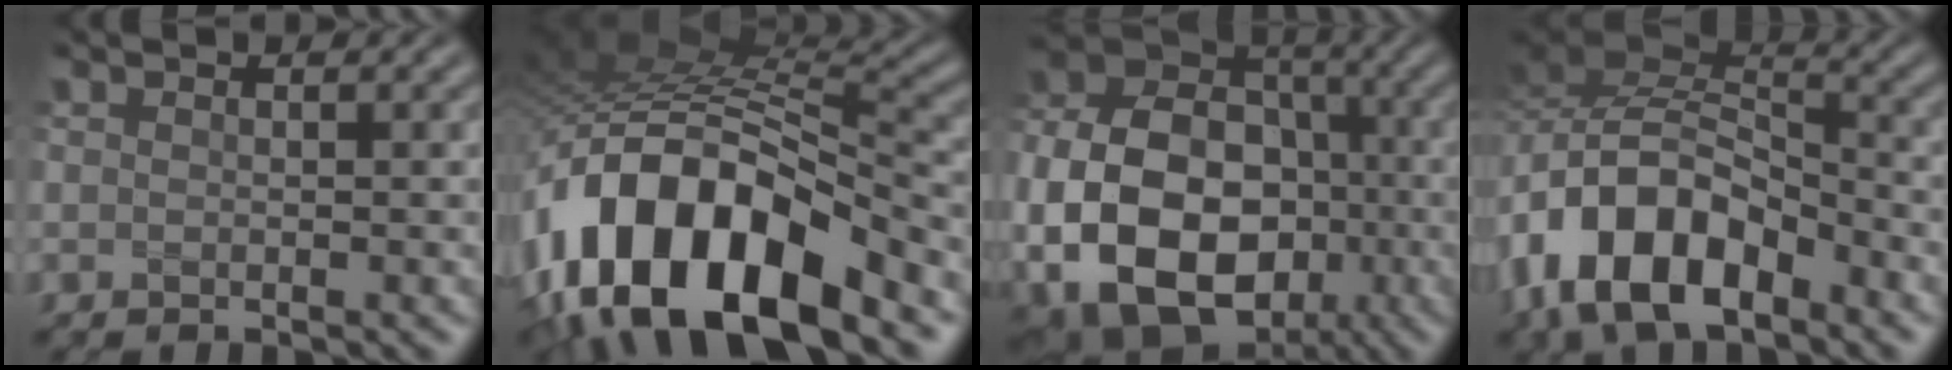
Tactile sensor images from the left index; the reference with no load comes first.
{"total": 15.1, "force": [-6.8, 7.5, 11.2], "torque": [-0.209, 0.012, -0.128]}
{"total": 15.9, "force": [-4.1, 11.8, 9.8], "torque": [-0.194, -0.023, -0.069]}
{"total": 11.1, "force": [-5.7, 6.1, 7.3], "torque": [-0.136, 0.001, -0.117]}